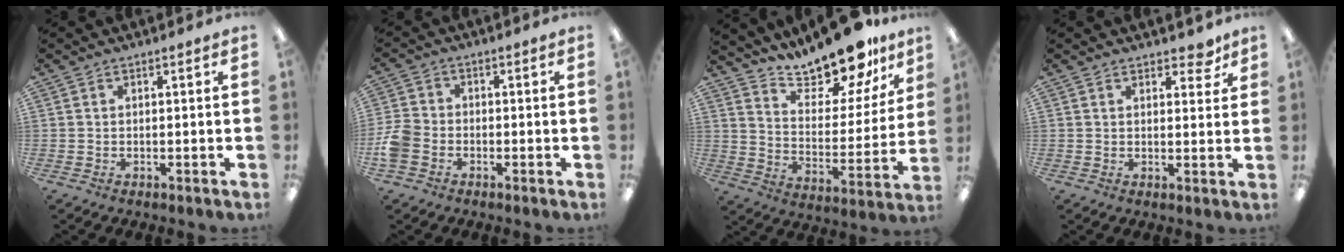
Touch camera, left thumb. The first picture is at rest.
{"total": 5.8, "force": [-2.4, 4.5, 2.8], "torque": [-0.054, 0.017, -0.040]}
{"total": 17.0, "force": [15.5, 4.5, 5.3], "torque": [-0.091, -0.126, 0.273]}
{"total": 4.1, "force": [3.3, 1.9, 1.6], "torque": [-0.006, -0.017, 0.055]}